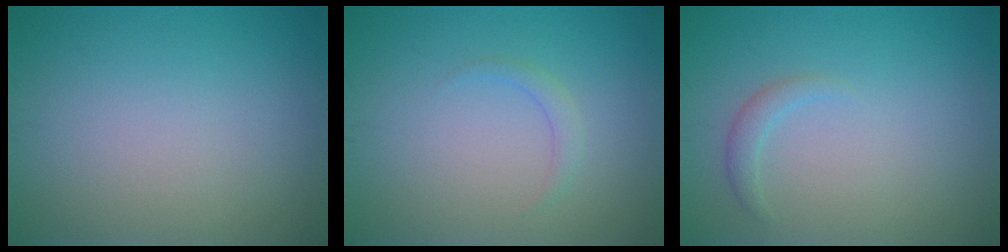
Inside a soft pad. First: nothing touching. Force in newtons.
{"total": 1.1, "press": 1.1, "slide": 0.1}
{"total": 1.2, "press": 1.2, "slide": 0.2}